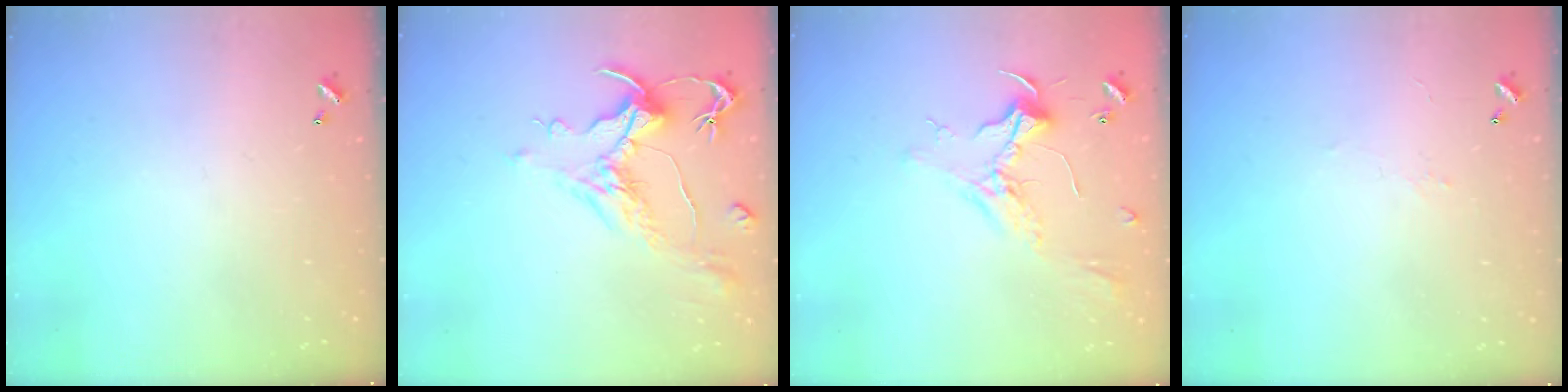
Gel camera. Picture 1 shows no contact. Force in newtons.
{"total": 1.6, "press": 0.7, "slide": 1.4}
{"total": 2.3, "press": 2.2, "slide": 0.9}
{"total": 2.0, "press": 1.9, "slide": 0.7}